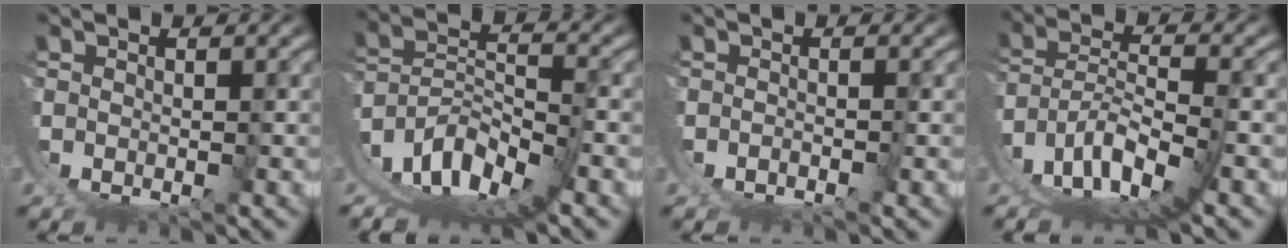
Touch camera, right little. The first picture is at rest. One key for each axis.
{"total": 11.7, "fx": 0.4, "fy": 8.4, "fz": 8.0, "tx": -0.182, "ty": -0.039, "tz": 0.018}
{"total": 1.3, "fx": -0.6, "fy": 1.0, "fz": 0.6, "tx": -0.017, "ty": -0.002, "tz": -0.008}
{"total": 9.1, "fx": 0.5, "fy": 6.3, "fz": 6.5, "tx": -0.148, "ty": -0.032, "tz": 0.021}